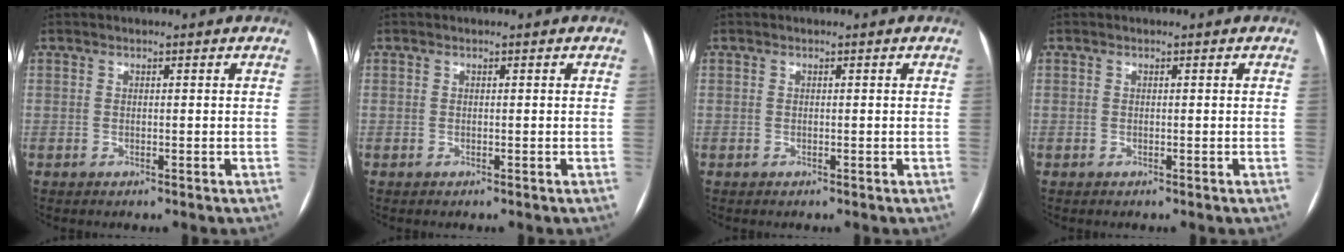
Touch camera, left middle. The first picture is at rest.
{"total": 0.0}
{"total": 0.0}
{"total": 0.0}